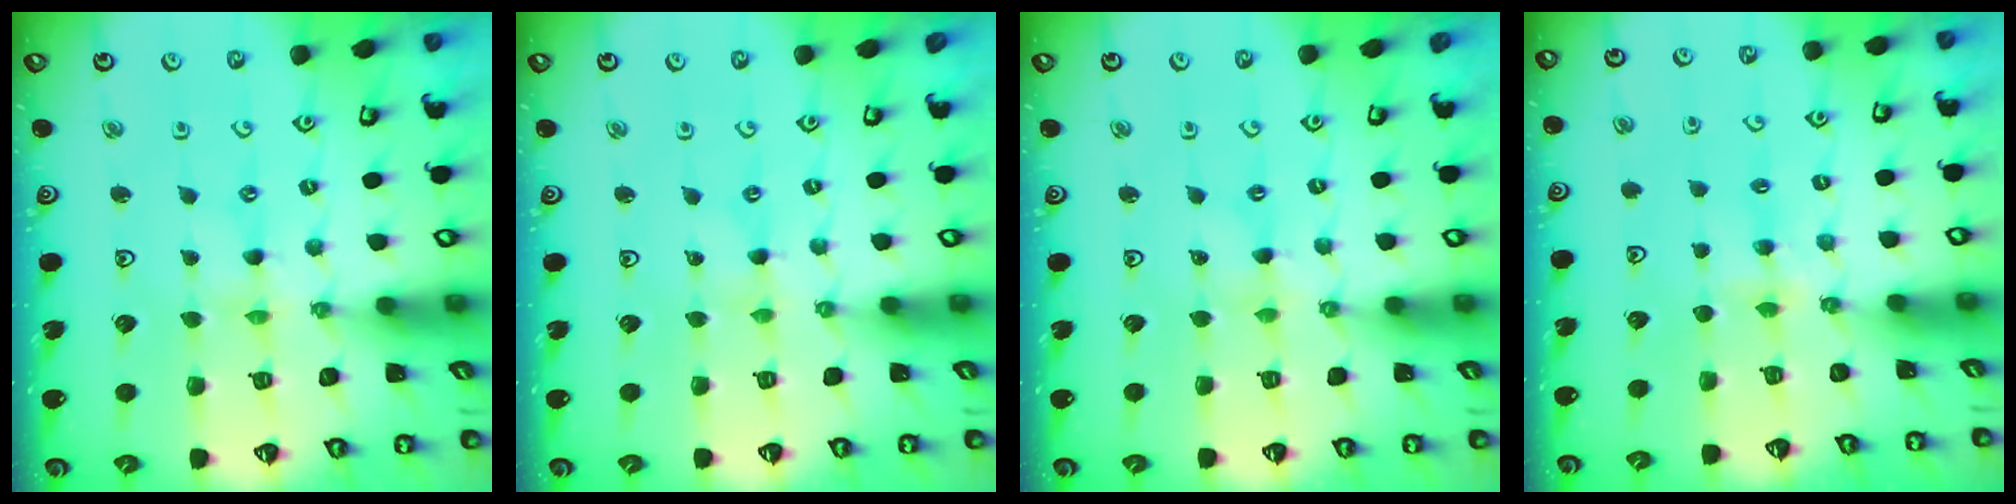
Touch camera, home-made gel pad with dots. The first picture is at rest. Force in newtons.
{"total": 0.0}
{"total": 0.0}
{"total": 3.8, "press": 3.8, "slide": 0.6}